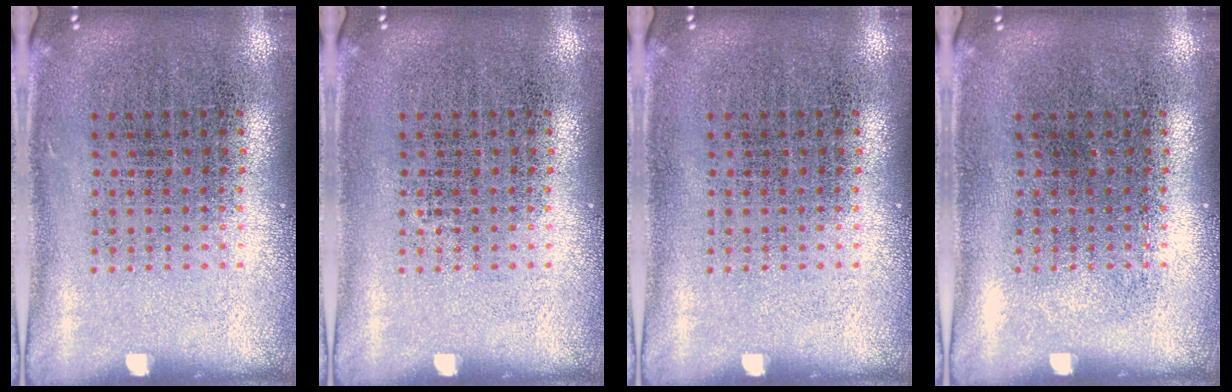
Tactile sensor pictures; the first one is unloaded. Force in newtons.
{"total": 0.0}
{"total": 0.0}
{"total": 0.0}